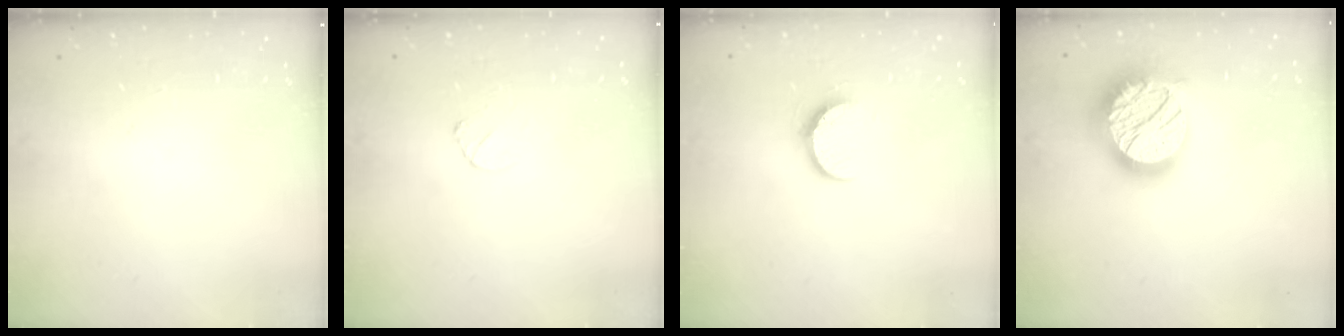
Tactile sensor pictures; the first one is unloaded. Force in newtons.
{"total": 2.8, "press": 2.8, "slide": 0.3}
{"total": 7.3, "press": 7.3, "slide": 0.4}
{"total": 21.0, "press": 20.9, "slide": 1.3}